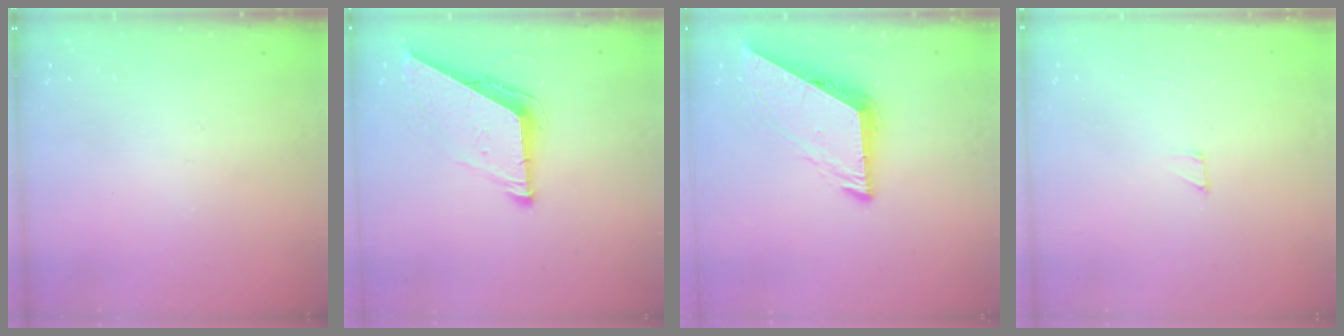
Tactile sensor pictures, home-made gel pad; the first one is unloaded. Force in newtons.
{"total": 8.8, "press": 8.7, "slide": 0.4}
{"total": 7.9, "press": 7.9, "slide": 0.4}
{"total": 2.0, "press": 2.0, "slide": 0.0}